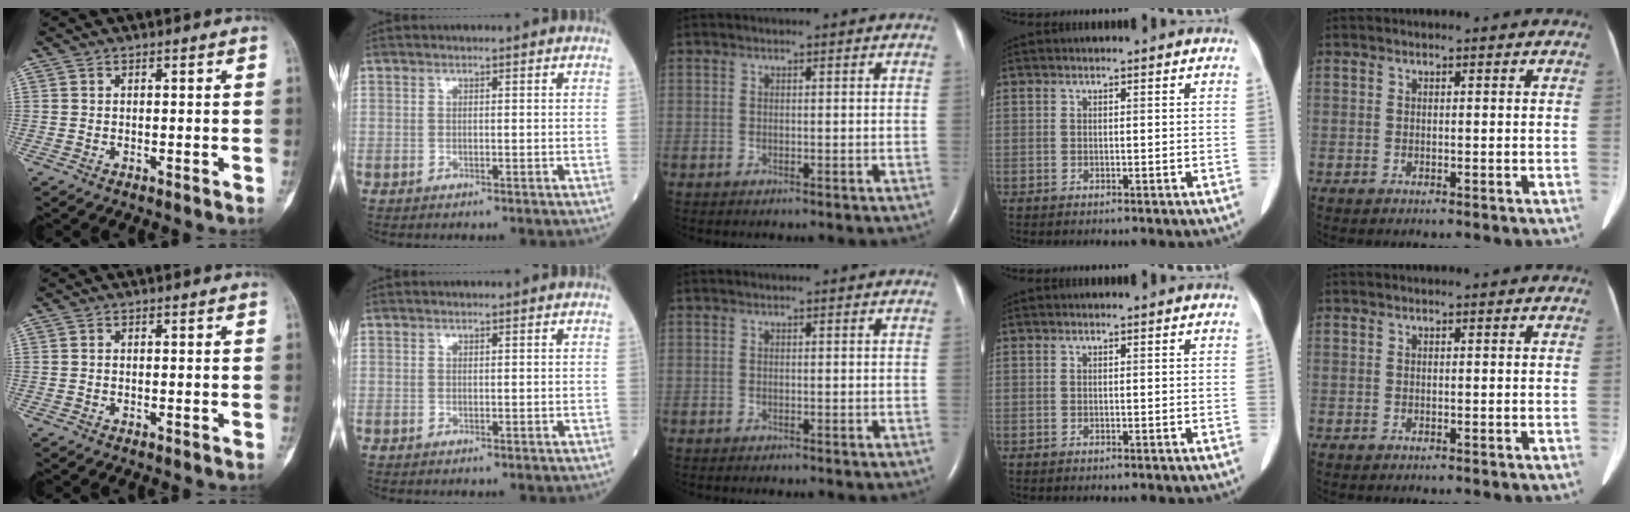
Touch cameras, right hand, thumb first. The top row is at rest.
{}